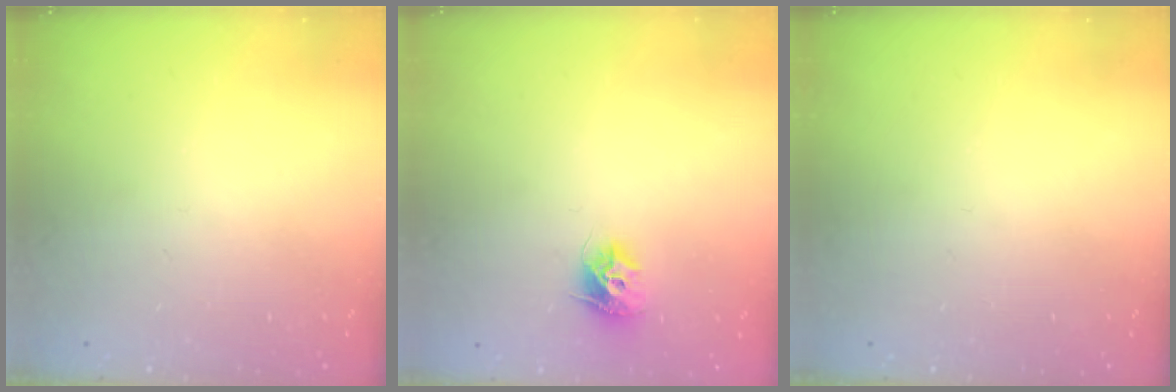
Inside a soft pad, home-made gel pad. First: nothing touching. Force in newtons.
{"total": 9.1, "press": 9.1, "slide": 0.3}
{"total": 0.0}